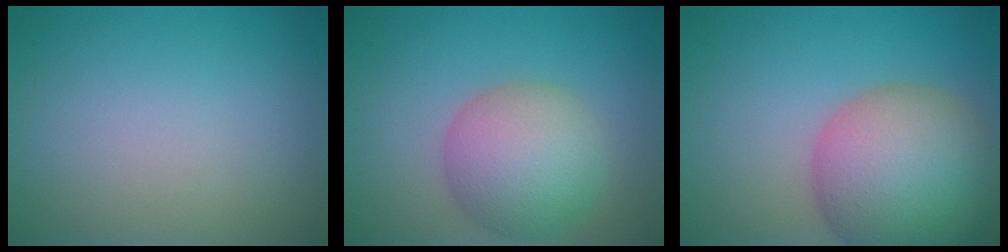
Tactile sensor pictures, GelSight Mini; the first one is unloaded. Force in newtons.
{"total": 6.8, "press": 6.8, "slide": 0.3}
{"total": 11.8, "press": 11.8, "slide": 0.7}